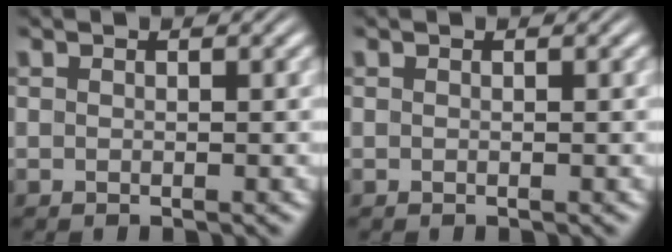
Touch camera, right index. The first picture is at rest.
{"total": 0.0}